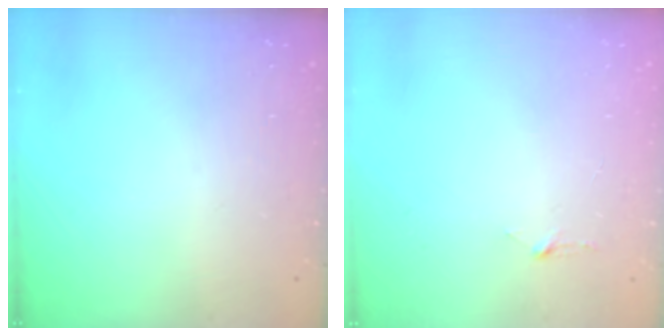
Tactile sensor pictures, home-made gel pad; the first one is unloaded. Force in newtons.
{"total": 2.9, "press": 2.9, "slide": 0.3}